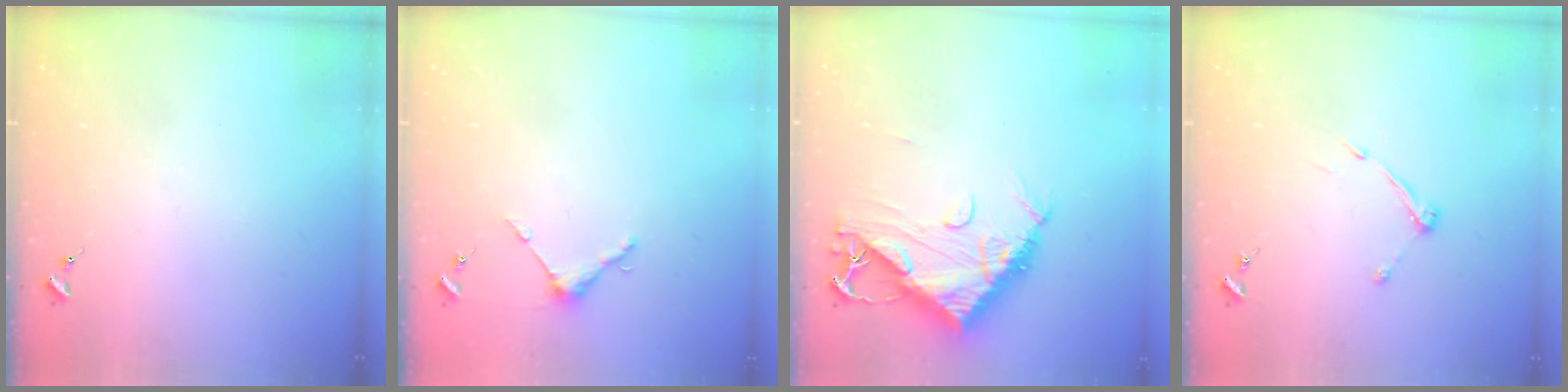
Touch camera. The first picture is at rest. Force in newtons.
{"total": 4.0, "press": 4.0, "slide": 0.4}
{"total": 13.4, "press": 13.3, "slide": 1.5}
{"total": 6.2, "press": 6.2, "slide": 0.5}